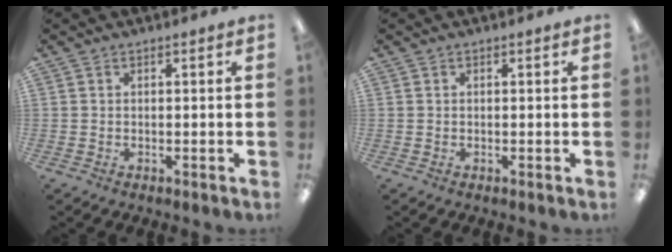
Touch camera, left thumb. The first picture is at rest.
{"total": 0.0}